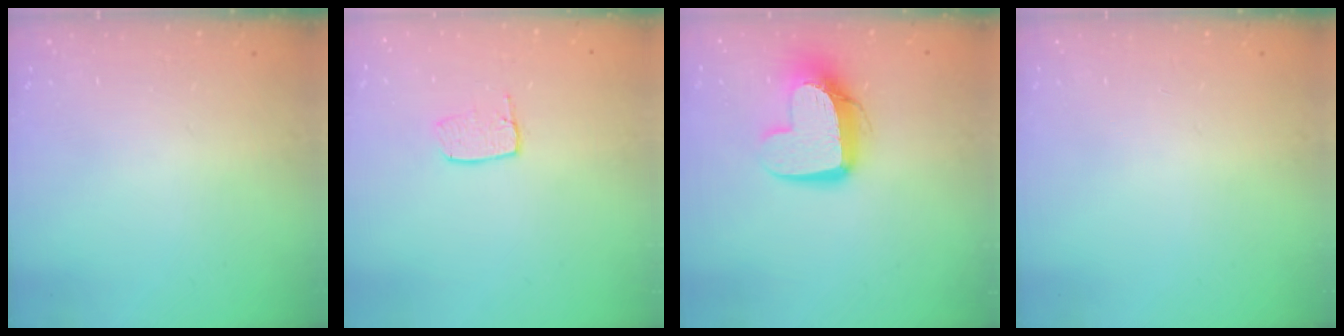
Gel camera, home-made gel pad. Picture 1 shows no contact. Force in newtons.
{"total": 5.8, "press": 5.8, "slide": 0.4}
{"total": 12.2, "press": 12.2, "slide": 1.2}
{"total": 0.0}